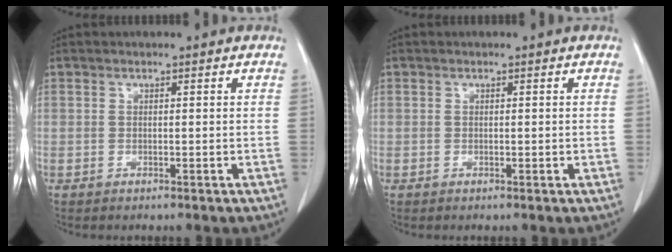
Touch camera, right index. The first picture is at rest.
{"total": 0.5, "force": [0.0, 0.1, 0.5], "torque": [-0.010, -0.002, 0.003]}